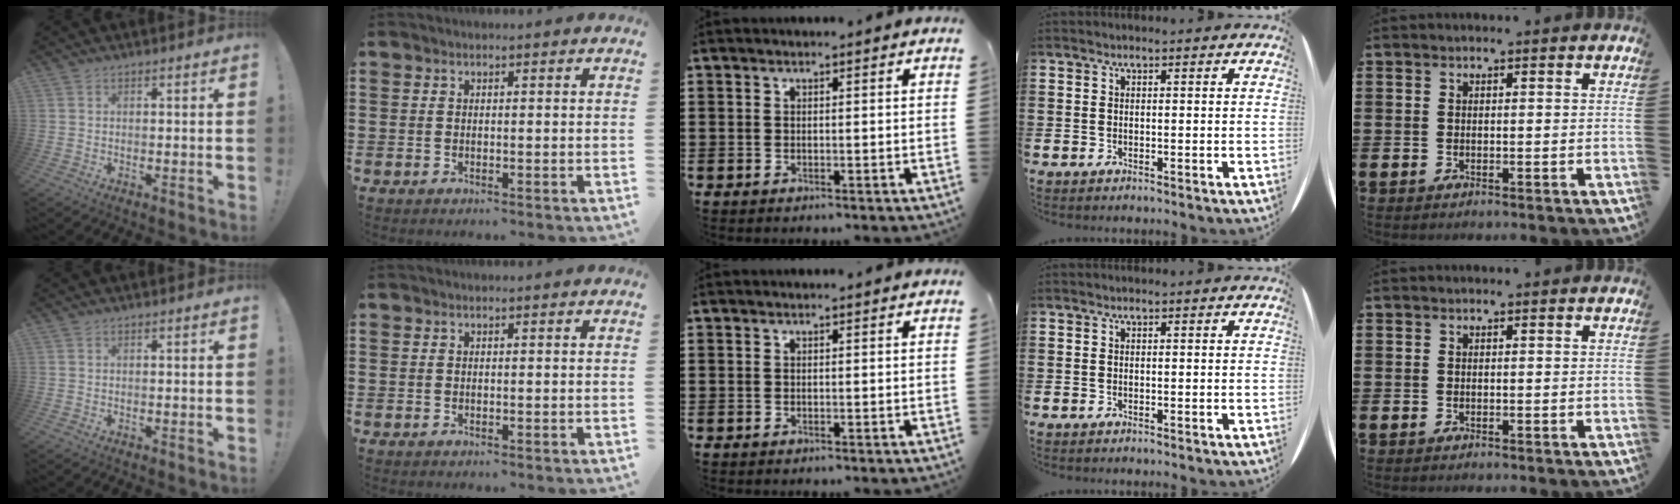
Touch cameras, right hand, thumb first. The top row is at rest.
{}